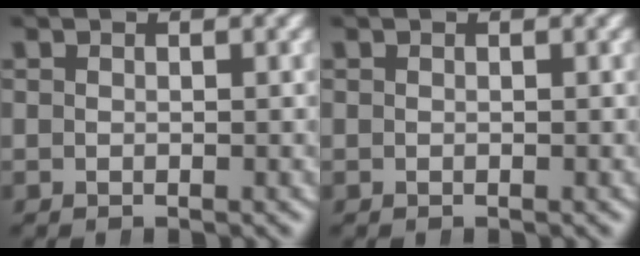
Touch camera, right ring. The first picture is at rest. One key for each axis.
{"total": 0.0}